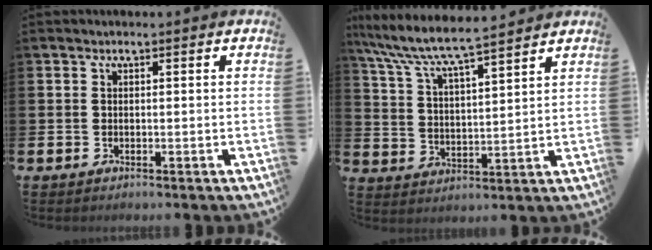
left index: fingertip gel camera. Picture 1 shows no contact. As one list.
[{"total": 7.9, "force": [7.4, 0.5, 2.5], "torque": [-0.080, -0.049, 0.129]}]